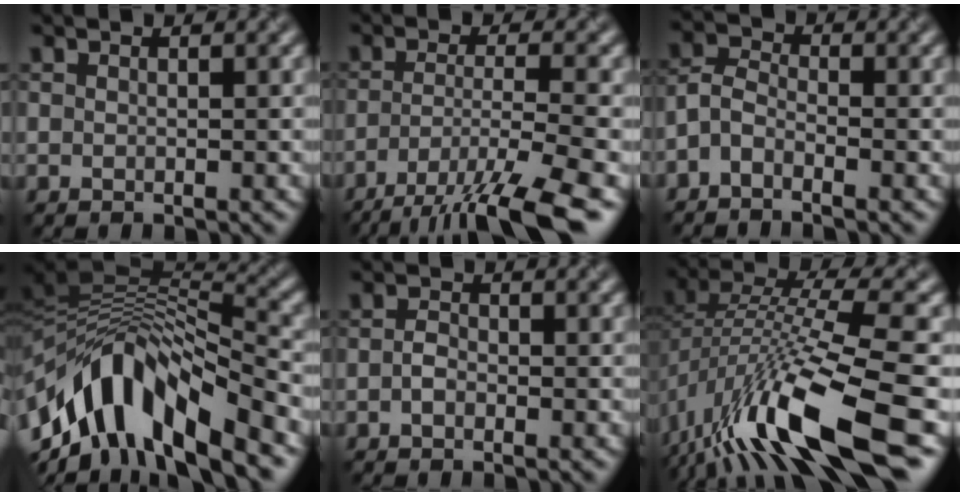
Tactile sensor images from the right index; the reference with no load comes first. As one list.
[{"total": 9.1, "force": [-5.9, 1.7, 6.8], "torque": [-0.110, -0.013, -0.106]}, {"total": 2.3, "force": [-1.5, 1.0, 1.4], "torque": [-0.034, 0.003, -0.044]}, {"total": 11.5, "force": [-5.3, 4.7, 9.1], "torque": [-0.161, 0.018, -0.096]}, {"total": 1.3, "force": [-0.7, 0.8, 0.9], "torque": [-0.021, -0.002, -0.018]}, {"total": 13.0, "force": [-6.2, 3.6, 10.9], "torque": [-0.214, 0.005, -0.108]}]